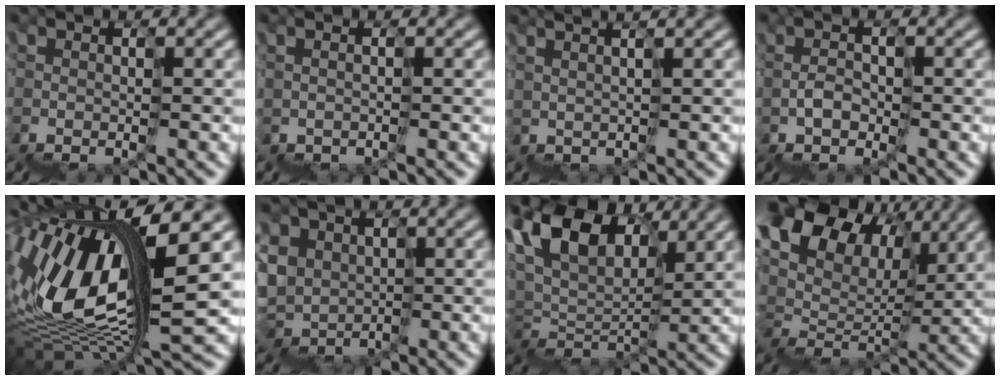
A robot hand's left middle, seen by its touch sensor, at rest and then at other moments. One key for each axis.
{"total": 1.9, "fx": 0.7, "fy": -1.4, "fz": -1.2, "tx": 0.025, "ty": 0.016, "tz": 0.008}
{"total": 4.5, "fx": 4.2, "fy": -1.5, "fz": 0.2, "tx": 0.032, "ty": 0.056, "tz": 0.062}
{"total": 1.6, "fx": 0.5, "fy": -0.9, "fz": -1.3, "tx": 0.022, "ty": 0.032, "tz": 0.000}
{"total": 7.7, "fx": 4.4, "fy": 1.7, "fz": 6.1, "tx": -0.148, "ty": 0.035, "tz": 0.072}
{"total": 3.5, "fx": 1.9, "fy": 1.4, "fz": -2.6, "tx": 0.034, "ty": 0.034, "tz": 0.011}
{"total": 6.6, "fx": 6.1, "fy": 2.2, "fz": 0.8, "tx": -0.025, "ty": 0.052, "tz": 0.097}
{"total": 10.3, "fx": 8.0, "fy": 5.6, "fz": 3.1, "tx": -0.084, "ty": 0.072, "tz": 0.134}